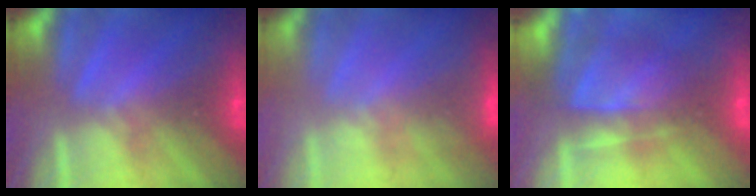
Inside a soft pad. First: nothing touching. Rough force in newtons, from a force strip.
{"total": 2.4}
{"total": 5.7}